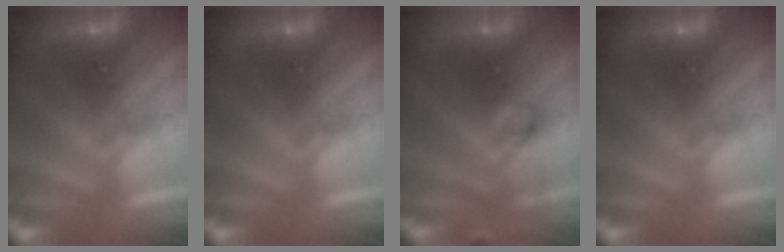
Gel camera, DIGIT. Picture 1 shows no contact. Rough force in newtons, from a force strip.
{"total": 0.0}
{"total": 2.8}
{"total": 0.0}